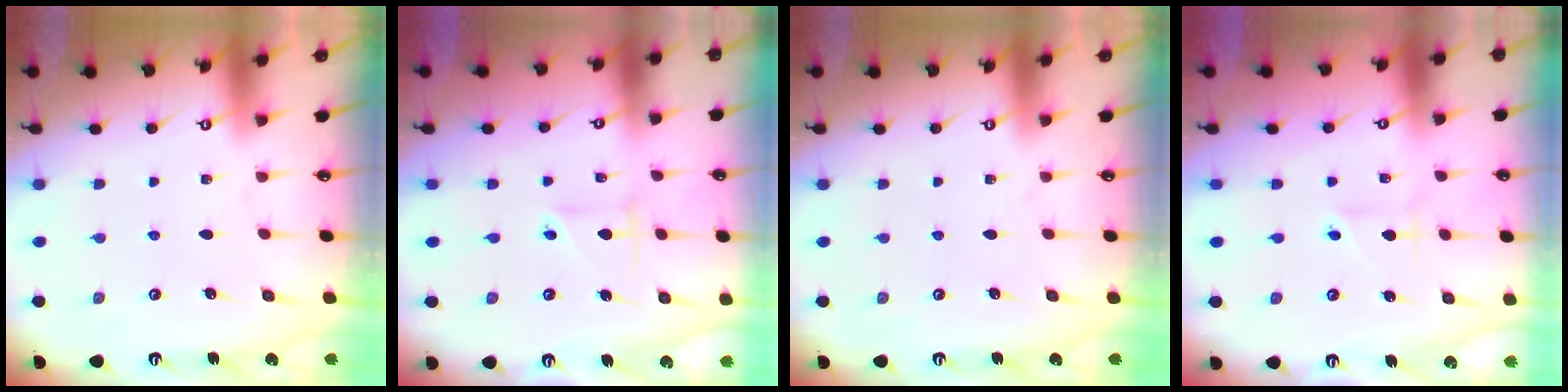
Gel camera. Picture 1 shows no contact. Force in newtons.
{"total": 2.9, "press": 2.9, "slide": 0.3}
{"total": 0.0}
{"total": 1.8, "press": 1.7, "slide": 0.7}